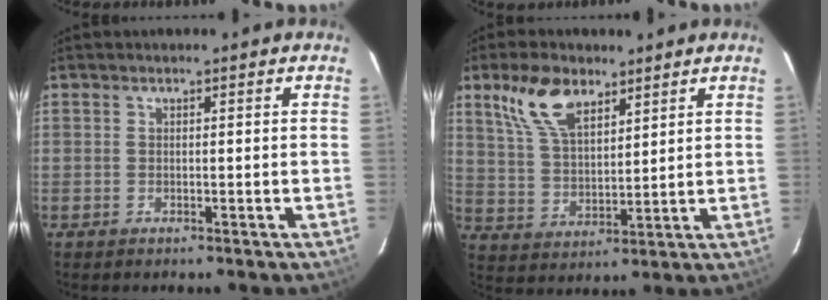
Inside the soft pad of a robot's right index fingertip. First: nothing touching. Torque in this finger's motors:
{"motor_torque": [0.84, 0.73, 0.19, 0.09]}